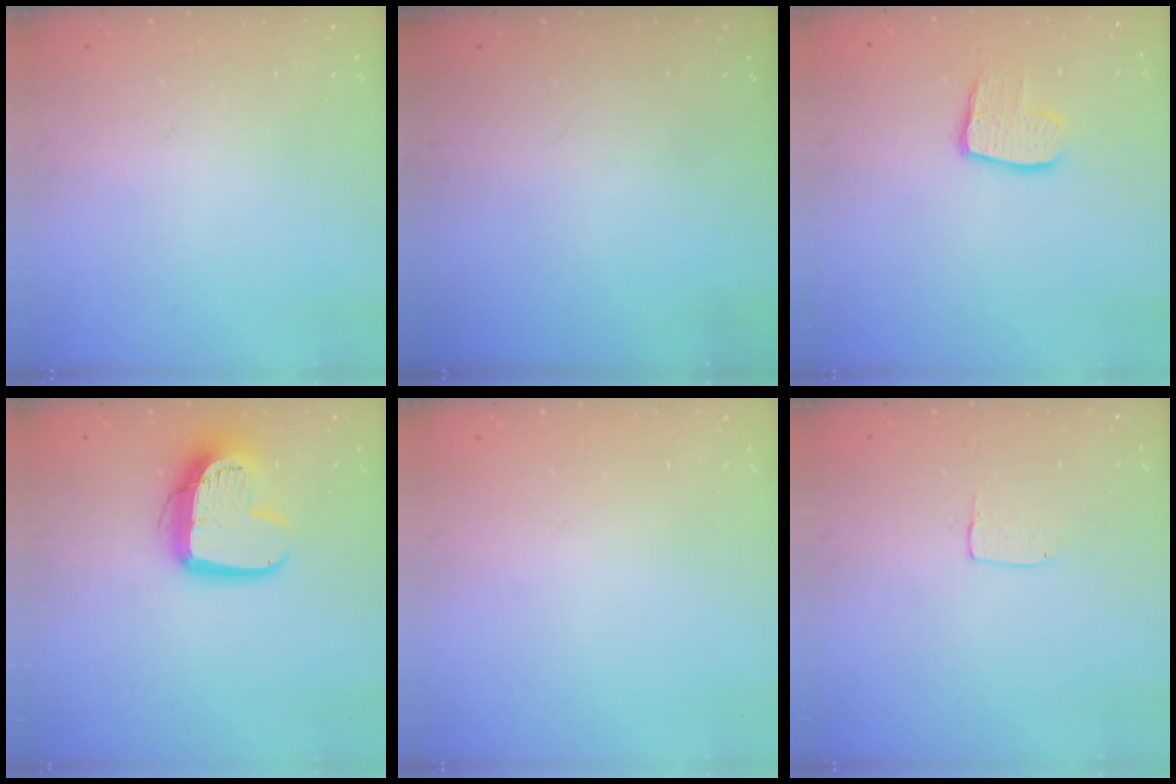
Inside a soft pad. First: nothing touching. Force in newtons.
{"total": 0.0}
{"total": 10.1, "press": 10.0, "slide": 0.7}
{"total": 14.6, "press": 14.6, "slide": 1.1}
{"total": 0.6, "press": 0.6, "slide": 0.1}
{"total": 3.9, "press": 3.9, "slide": 0.1}